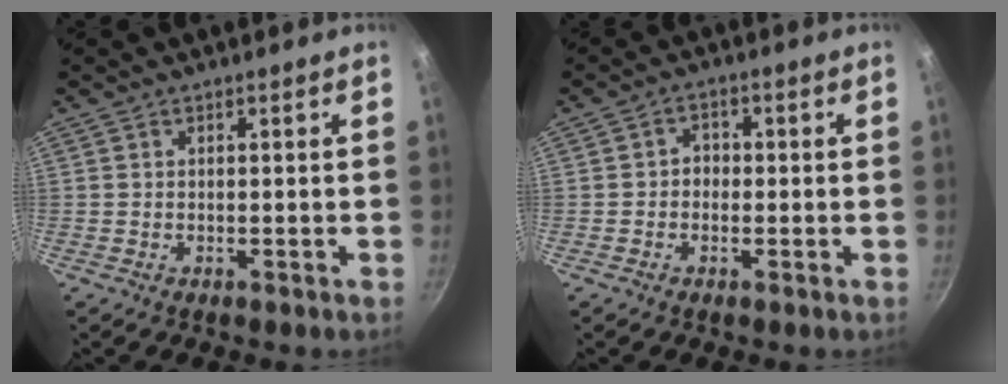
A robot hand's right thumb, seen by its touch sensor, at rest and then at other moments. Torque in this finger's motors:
{"motor_torque": [-0.26, 0.01, 0.03, 0.20, 0.01]}